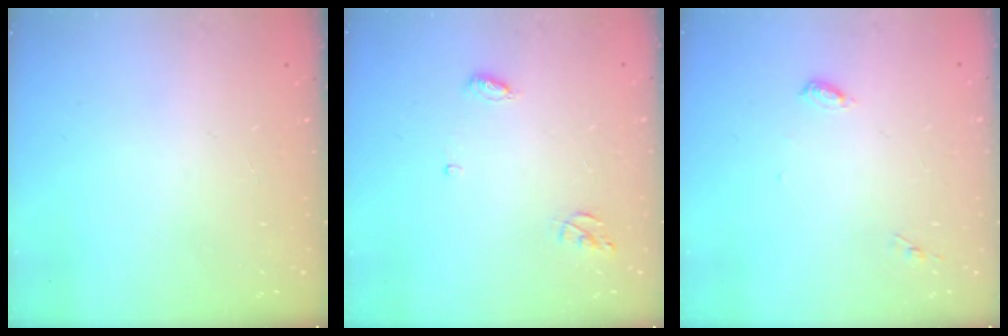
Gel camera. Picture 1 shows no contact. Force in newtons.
{"total": 5.1, "press": 5.1, "slide": 0.4}
{"total": 4.6, "press": 4.6, "slide": 0.4}